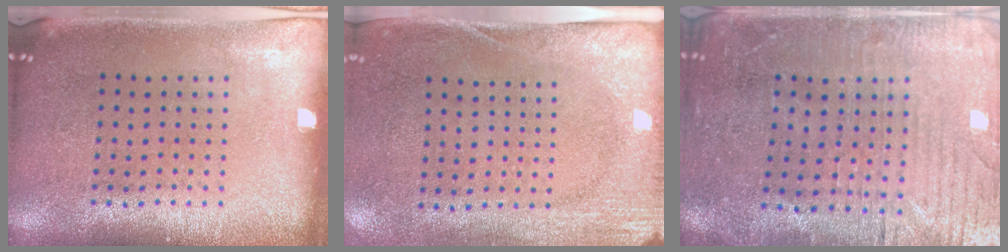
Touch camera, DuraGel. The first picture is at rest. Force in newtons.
{"total": 2.7, "press": 2.1, "slide": 1.7}
{"total": 1.8, "press": 1.8, "slide": 0.5}